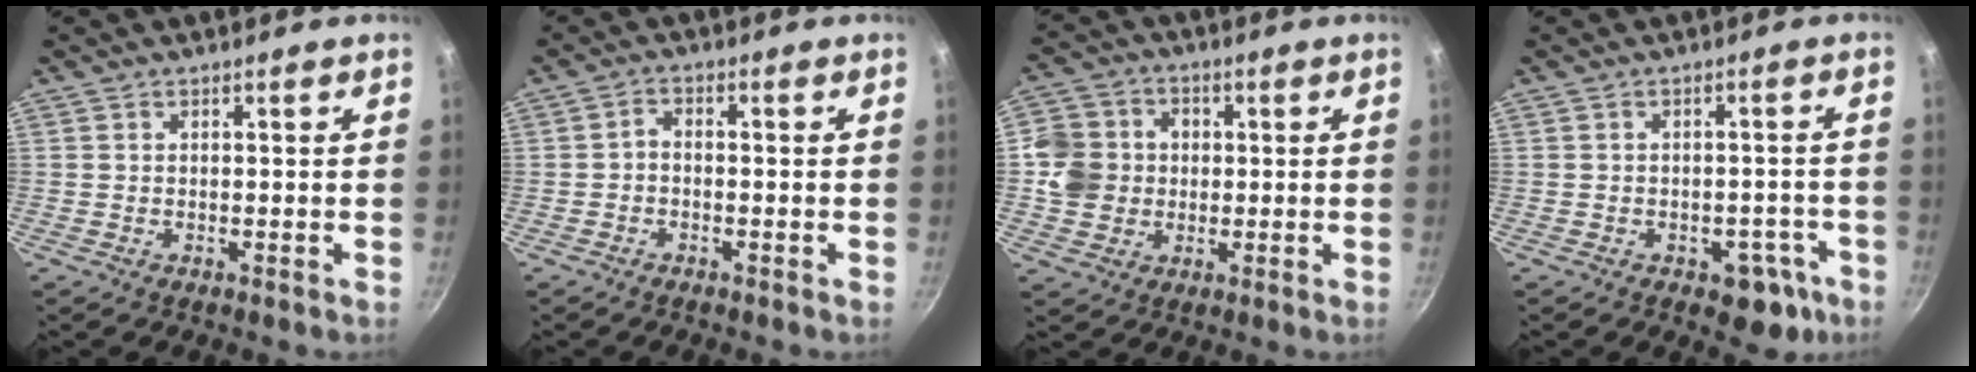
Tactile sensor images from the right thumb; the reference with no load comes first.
{"total": 2.0, "force": [-0.6, 1.2, 1.5], "torque": [-0.022, 0.012, -0.018]}
{"total": 10.3, "force": [-0.1, 9.3, 4.4], "torque": [-0.069, 0.021, -0.005]}
{"total": 6.4, "force": [-3.6, 3.7, 3.8], "torque": [-0.018, 0.027, -0.040]}